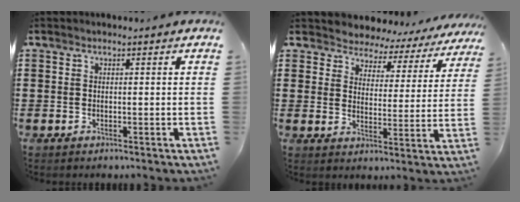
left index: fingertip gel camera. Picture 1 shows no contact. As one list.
[{"total": 3.4, "force": [3.2, 0.9, -0.3], "torque": [-0.020, -0.024, 0.048]}]